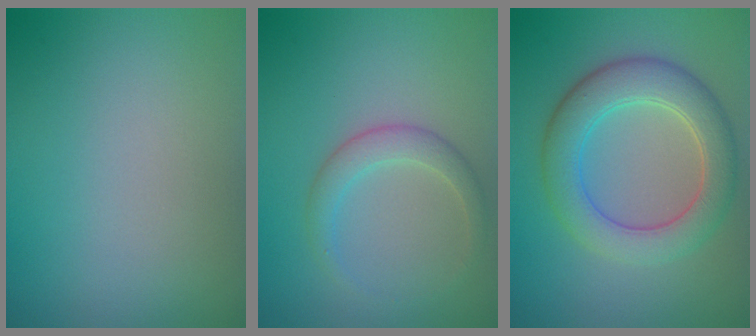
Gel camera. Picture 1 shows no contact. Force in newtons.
{"total": 2.3, "press": 2.3, "slide": 0.1}
{"total": 5.0, "press": 5.0, "slide": 0.4}